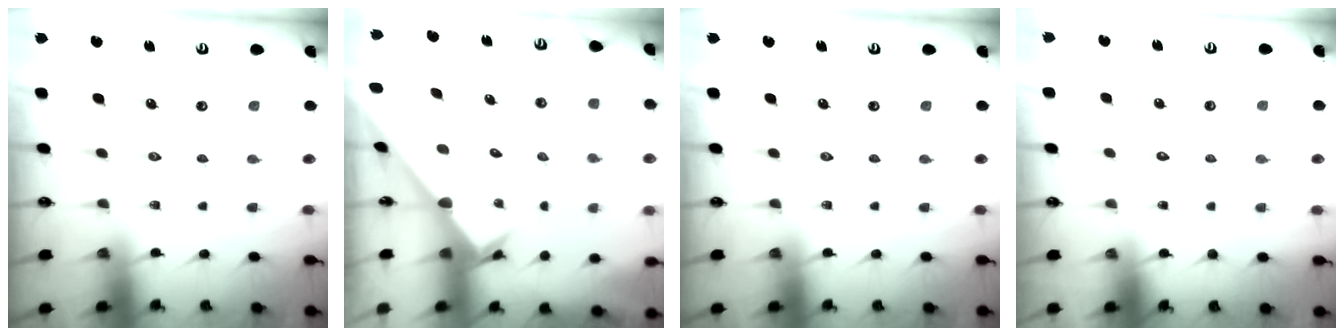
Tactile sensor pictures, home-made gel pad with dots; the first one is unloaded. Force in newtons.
{"total": 2.4, "press": 2.4, "slide": 0.1}
{"total": 0.0}
{"total": 1.6, "press": 1.6, "slide": 0.0}